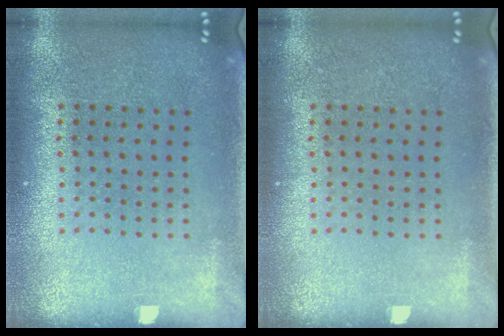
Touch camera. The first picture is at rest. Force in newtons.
{"total": 0.0}